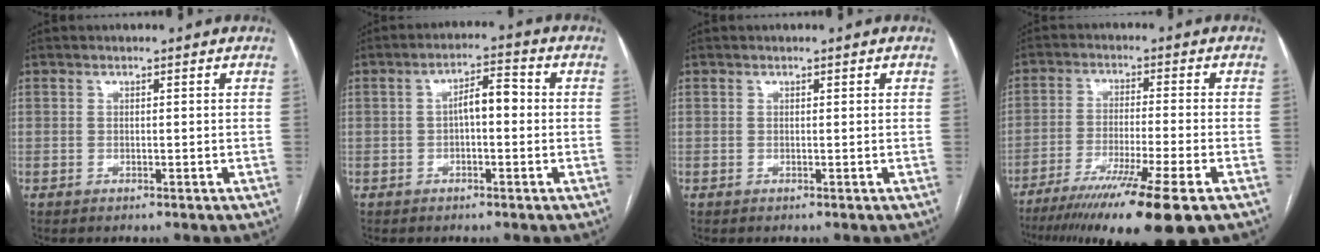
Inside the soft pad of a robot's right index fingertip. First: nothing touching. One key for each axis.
{"total": 4.7, "fx": -0.1, "fy": 1.7, "fz": 4.4, "tx": -0.072, "ty": 0.023, "tz": -0.004}
{"total": 0.0}
{"total": 16.4, "fx": -11.4, "fy": -0.4, "fz": 11.8, "tx": -0.175, "ty": -0.048, "tz": -0.185}